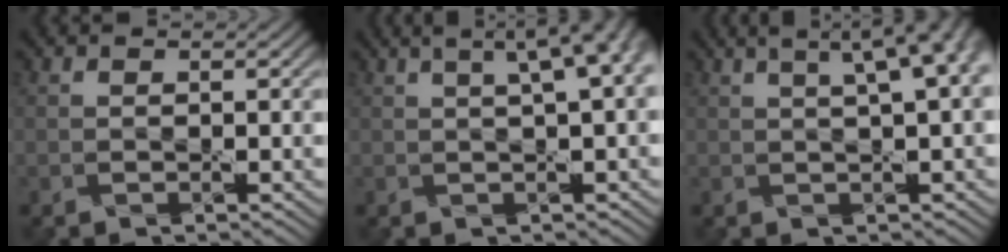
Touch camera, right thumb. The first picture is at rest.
{"total": 8.9, "force": [3.2, 3.0, 7.8], "torque": [-0.070, 0.044, 0.021]}
{"total": 9.7, "force": [3.7, 3.2, 8.4], "torque": [-0.080, 0.047, 0.026]}